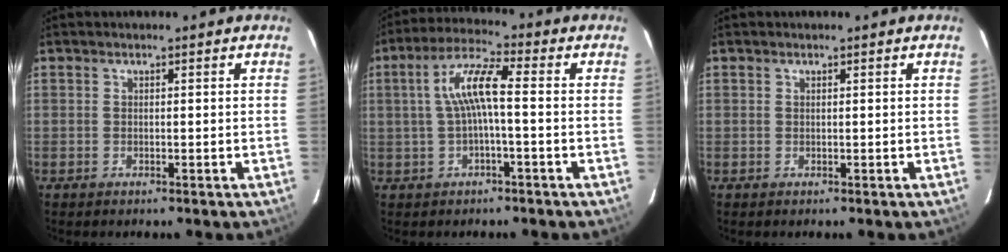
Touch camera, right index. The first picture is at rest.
{"total": 7.4, "force": [-0.3, 1.1, 7.3], "torque": [-0.153, 0.017, -0.002]}
{"total": 0.0}